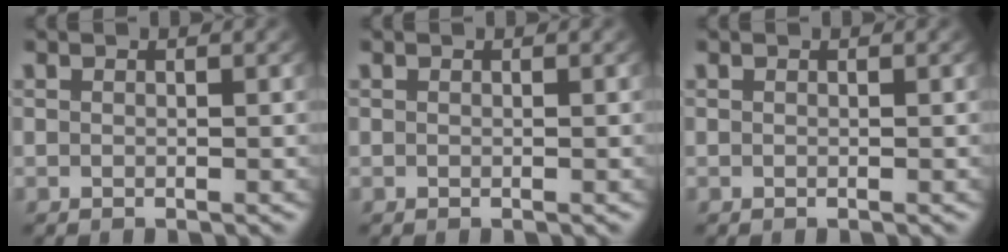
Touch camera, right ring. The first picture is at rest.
{"total": 0.0}
{"total": 0.0}